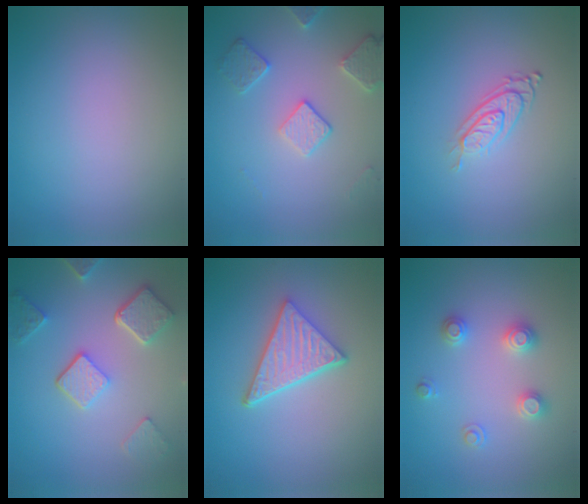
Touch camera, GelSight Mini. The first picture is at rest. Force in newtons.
{"total": 2.8, "press": 2.7, "slide": 0.6}
{"total": 2.9, "press": 1.9, "slide": 2.1}
{"total": 5.1, "press": 3.9, "slide": 3.3}
{"total": 4.9, "press": 3.7, "slide": 3.3}
{"total": 2.5, "press": 2.5, "slide": 0.3}